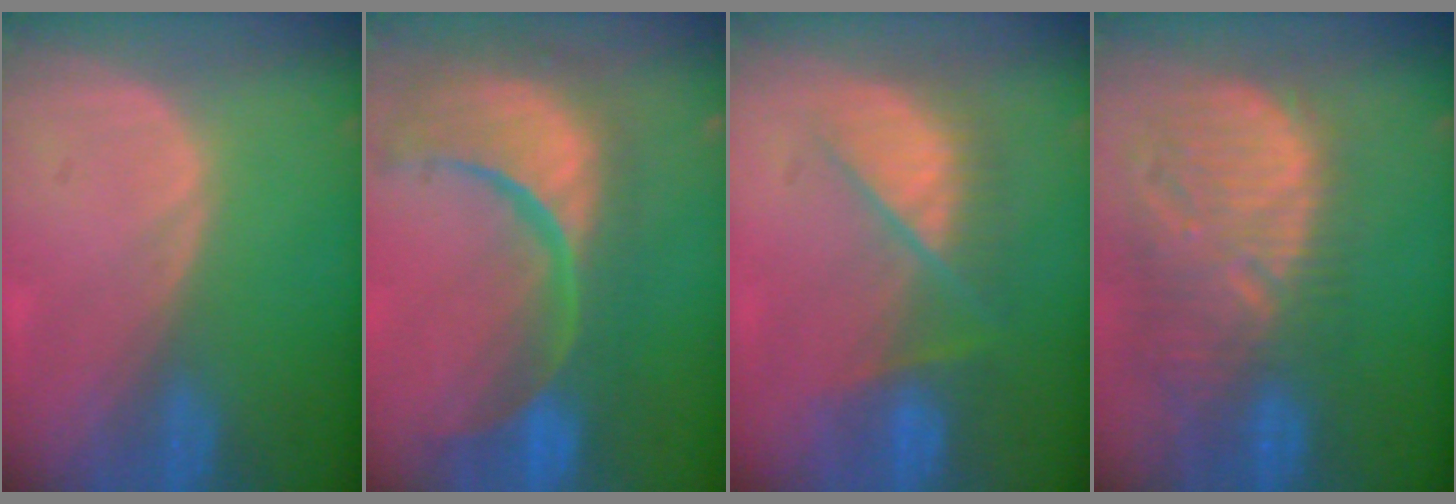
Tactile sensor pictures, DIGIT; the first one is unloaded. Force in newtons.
{"total": 15.3, "press": 12.1, "slide": 9.4}
{"total": 7.2, "press": 7.1, "slide": 0.6}
{"total": 12.9, "press": 11.3, "slide": 6.3}